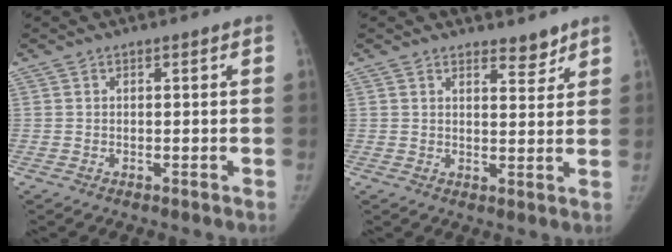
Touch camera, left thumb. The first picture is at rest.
{"total": 3.3, "force": [2.8, 1.3, 1.0], "torque": [0.005, -0.023, 0.042]}